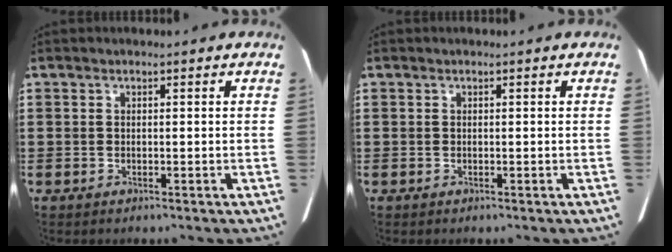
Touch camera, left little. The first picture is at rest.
{"total": 0.0}